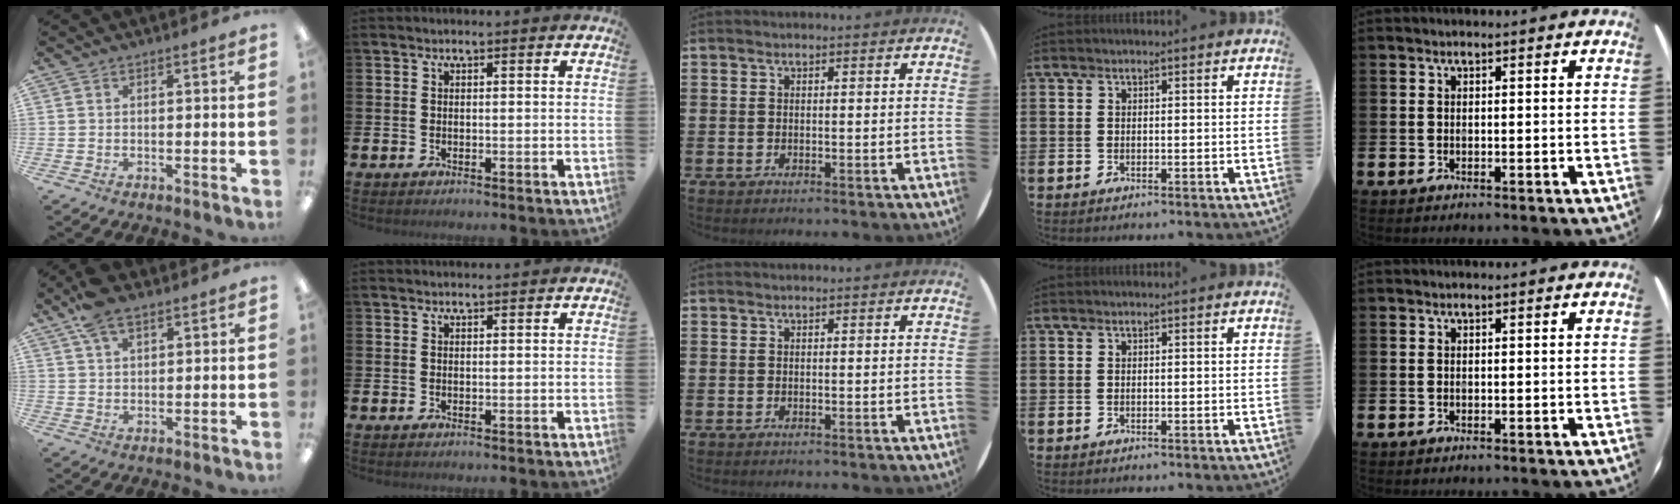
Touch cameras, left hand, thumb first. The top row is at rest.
{"thumb": {"total": 6.9, "force": [4.7, 3.0, 4.1], "torque": [-0.074, -0.012, 0.084]}, "index": {"total": 0.8, "force": [0.8, 0.0, 0.0], "torque": [0.012, -0.006, 0.013]}}